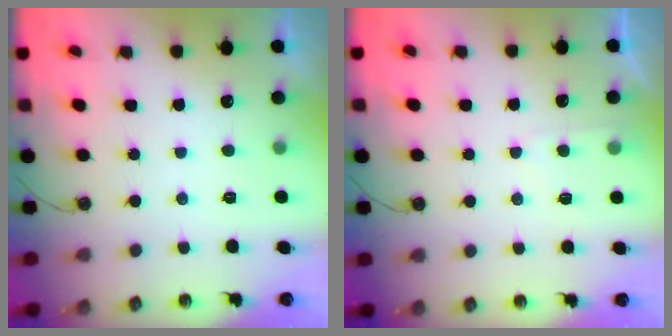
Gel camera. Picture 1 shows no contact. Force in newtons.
{"total": 3.8, "press": 3.8, "slide": 0.4}